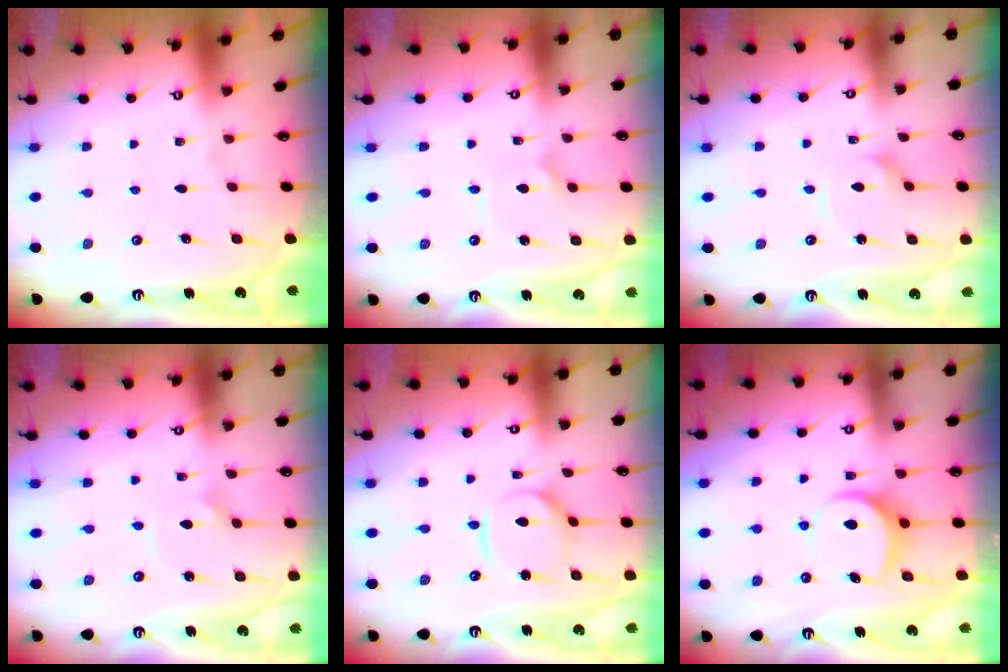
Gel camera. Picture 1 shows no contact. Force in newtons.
{"total": 1.8, "press": 1.8, "slide": 0.1}
{"total": 2.0, "press": 2.0, "slide": 0.3}
{"total": 2.1, "press": 2.1, "slide": 0.5}
{"total": 7.4, "press": 7.3, "slide": 0.7}
{"total": 7.8, "press": 7.7, "slide": 0.5}